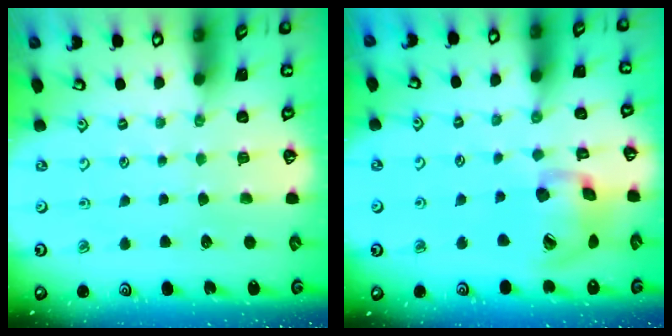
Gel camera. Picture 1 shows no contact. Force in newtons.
{"total": 15.6, "press": 15.4, "slide": 2.3}